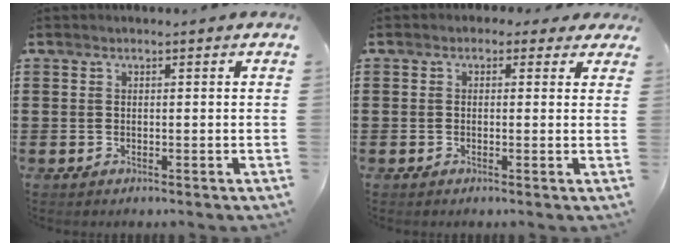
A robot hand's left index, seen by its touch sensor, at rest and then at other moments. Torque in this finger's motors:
{"motor_torque": [2.14, 0.00, 0.04, -0.13]}